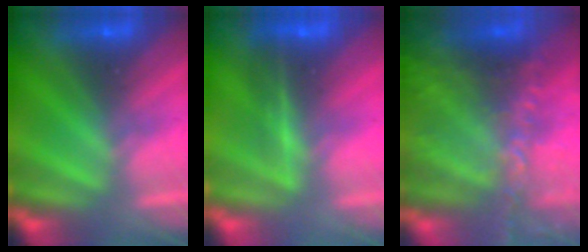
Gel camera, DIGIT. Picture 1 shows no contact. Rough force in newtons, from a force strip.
{"total": 1.7}
{"total": 8.3}